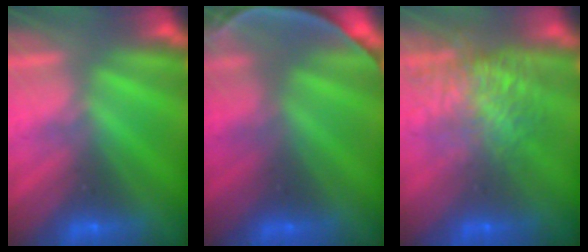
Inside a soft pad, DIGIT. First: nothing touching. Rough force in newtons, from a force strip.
{"total": 5.6}
{"total": 7.7}